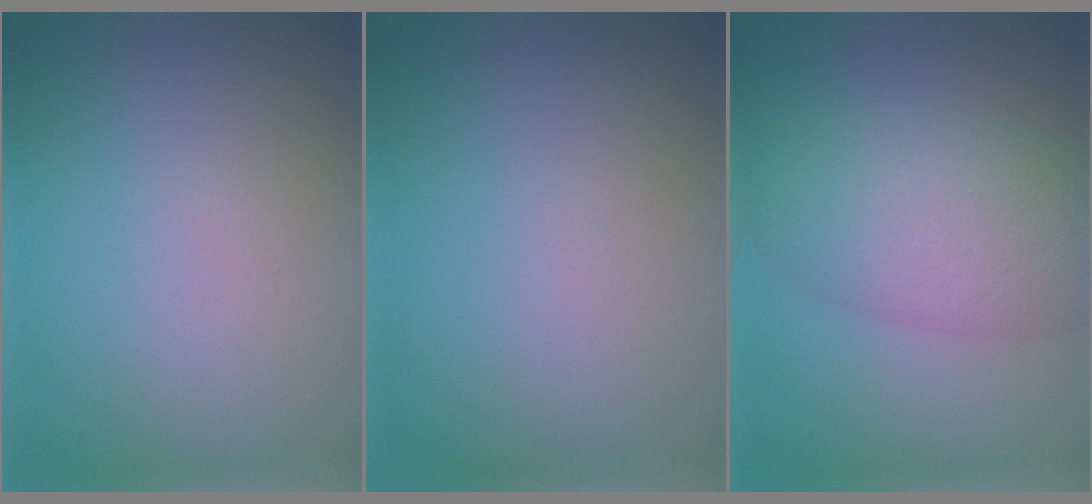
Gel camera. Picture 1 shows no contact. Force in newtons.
{"total": 0.0}
{"total": 7.3, "press": 7.3, "slide": 0.3}